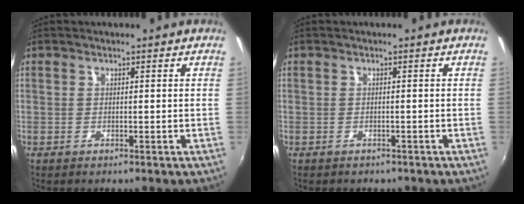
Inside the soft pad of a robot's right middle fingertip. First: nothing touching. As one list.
[{"total": 1.6, "force": [-1.2, 0.9, 0.4], "torque": [-0.012, -0.006, -0.015]}]